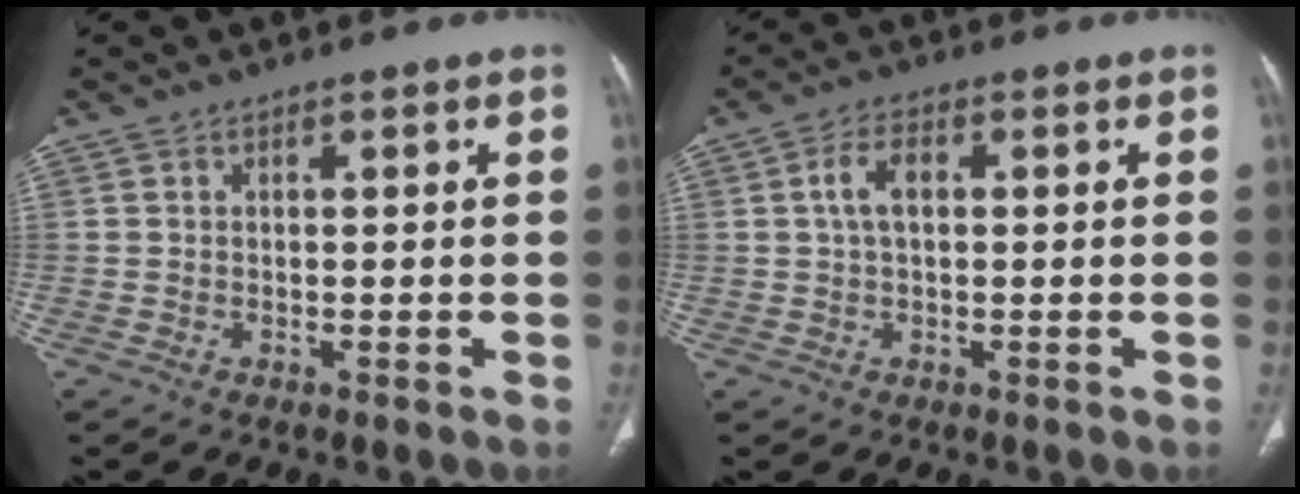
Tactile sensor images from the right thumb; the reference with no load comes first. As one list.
[{"total": 4.2, "force": [0.6, 2.2, 3.5], "torque": [-0.070, 0.009, 0.011]}]